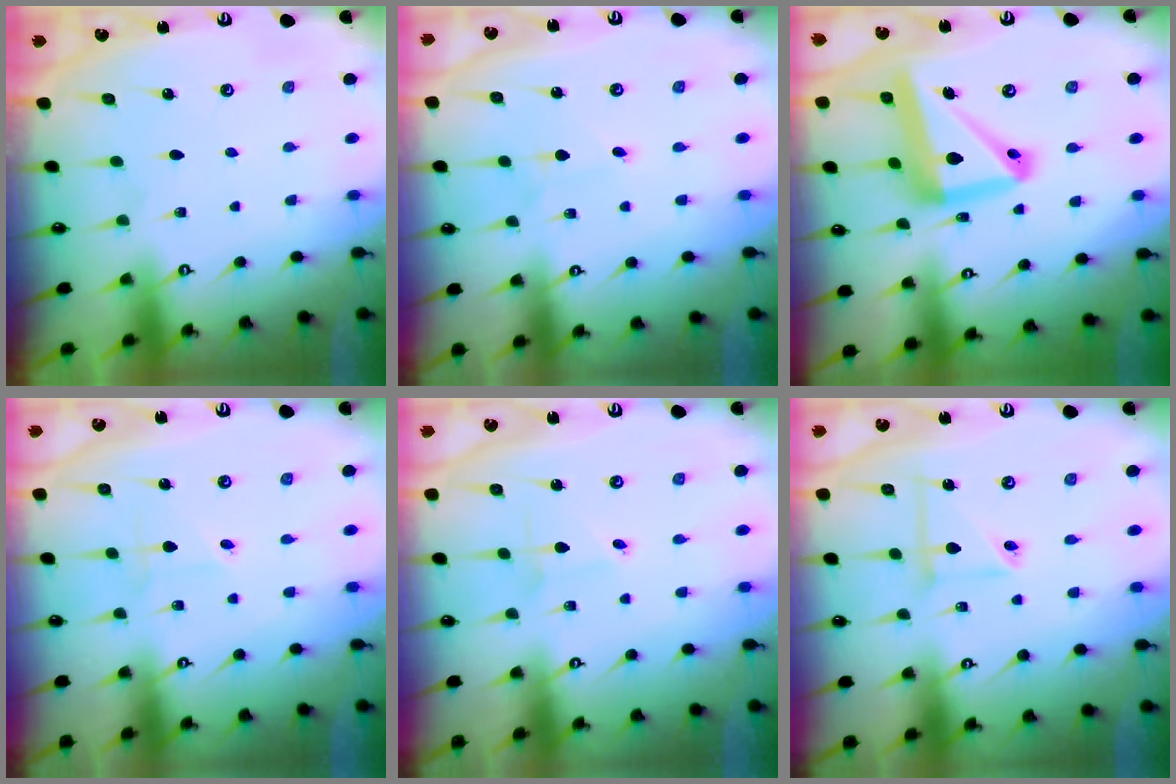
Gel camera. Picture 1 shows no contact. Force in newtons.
{"total": 1.3, "press": 1.3, "slide": 0.1}
{"total": 17.2, "press": 17.1, "slide": 1.9}
{"total": 2.3, "press": 2.3, "slide": 0.1}
{"total": 1.5, "press": 1.5, "slide": 0.2}
{"total": 5.1, "press": 5.0, "slide": 0.5}